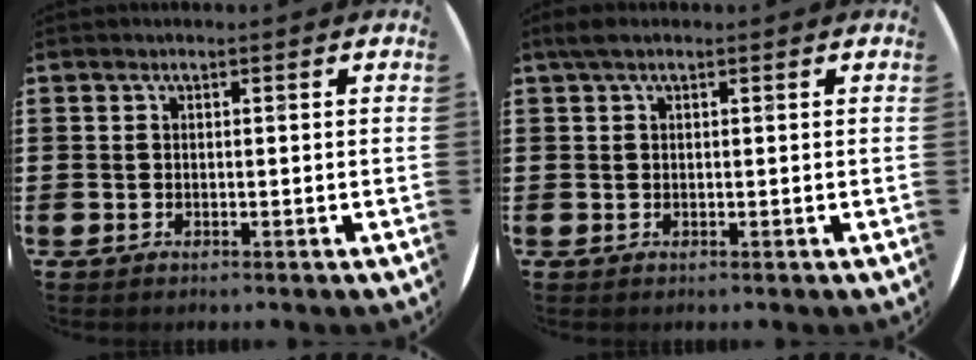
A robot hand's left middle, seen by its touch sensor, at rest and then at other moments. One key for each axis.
{"total": 1.2, "fx": 0.8, "fy": 0.4, "fz": 0.8, "tx": -0.017, "ty": 0.004, "tz": 0.013}